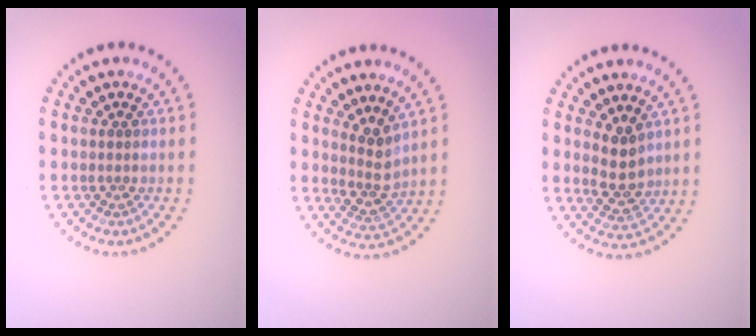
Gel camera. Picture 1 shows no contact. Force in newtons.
{"total": 2.5, "press": 2.0, "slide": 1.6}
{"total": 2.8, "press": 2.6, "slide": 1.0}